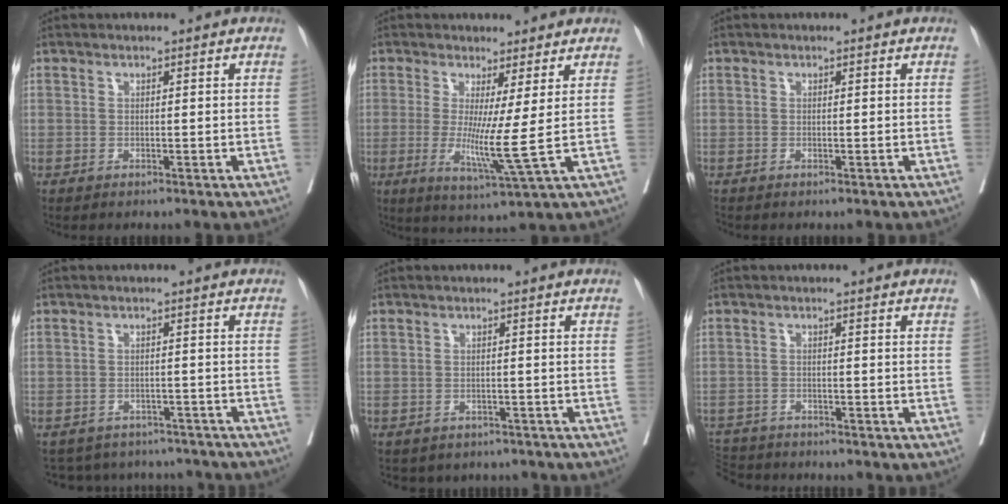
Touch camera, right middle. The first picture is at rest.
{"total": 7.1, "force": [0.0, -1.3, 7.0], "torque": [-0.129, -0.031, 0.005]}
{"total": 0.0}
{"total": 12.5, "force": [-11.4, 4.6, 2.2], "torque": [-0.037, 0.018, -0.130]}
{"total": 7.1, "force": [-6.0, 3.6, 1.2], "torque": [-0.004, 0.006, -0.065]}
{"total": 8.0, "force": [-7.3, 2.6, 1.9], "torque": [-0.047, -0.004, -0.120]}